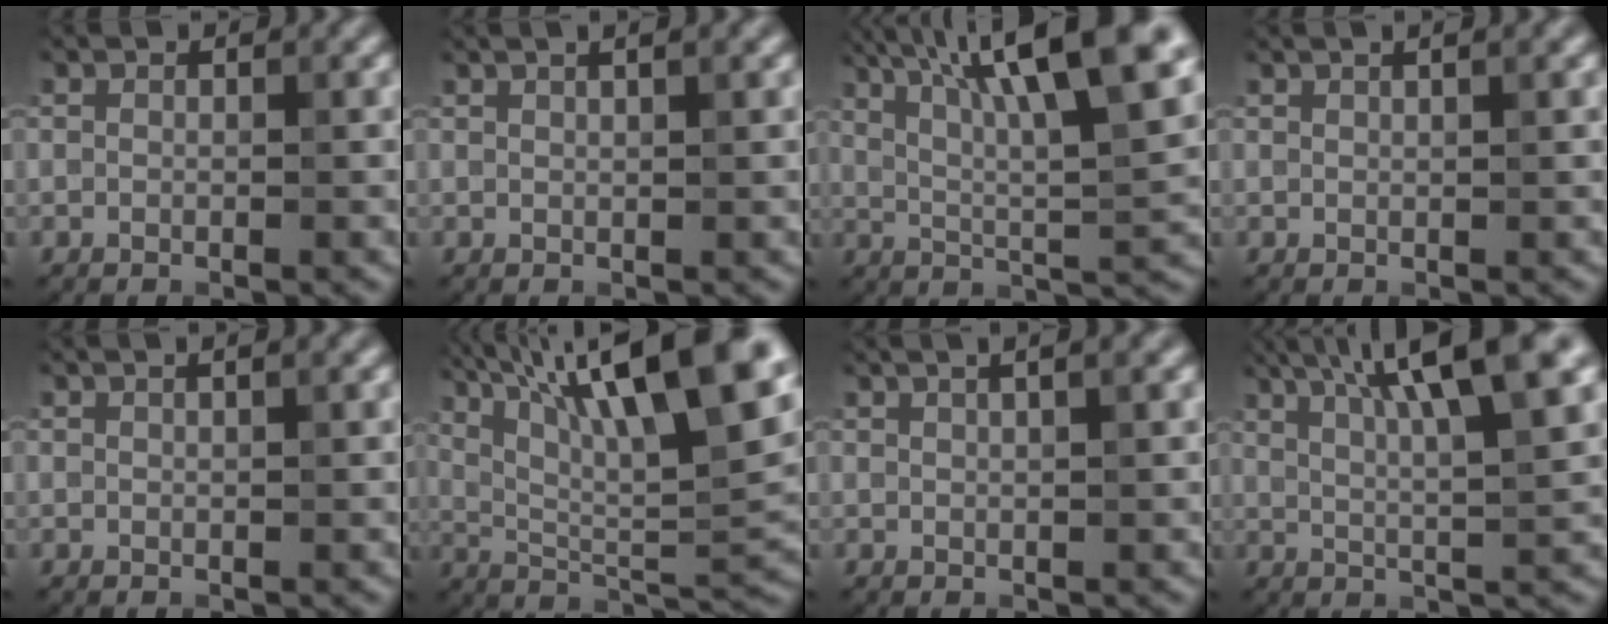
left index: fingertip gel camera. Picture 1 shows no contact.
{"total": 3.7, "force": [2.1, 1.6, 2.6], "torque": [-0.008, 0.023, 0.000]}
{"total": 12.8, "force": [6.3, 2.8, 10.8], "torque": [-0.166, 0.019, 0.103]}
{"total": 2.8, "force": [1.7, 1.2, 1.9], "torque": [-0.006, 0.010, -0.002]}
{"total": 2.4, "force": [1.5, 1.0, 1.7], "torque": [-0.006, 0.005, 0.000]}
{"total": 16.2, "force": [8.3, 4.1, 13.3], "torque": [-0.221, 0.013, 0.140]}
{"total": 5.3, "force": [2.9, 2.3, 3.8], "torque": [-0.020, 0.038, 0.013]}
{"total": 10.7, "force": [5.5, 2.2, 8.9], "torque": [-0.118, 0.026, 0.080]}